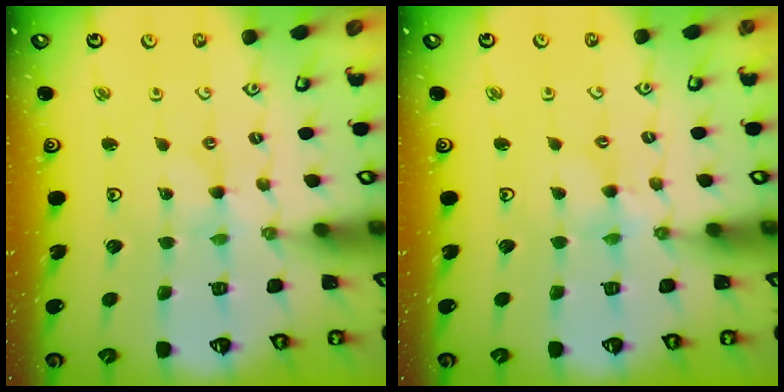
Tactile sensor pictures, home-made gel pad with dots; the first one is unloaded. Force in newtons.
{"total": 1.3, "press": 1.3, "slide": 0.2}